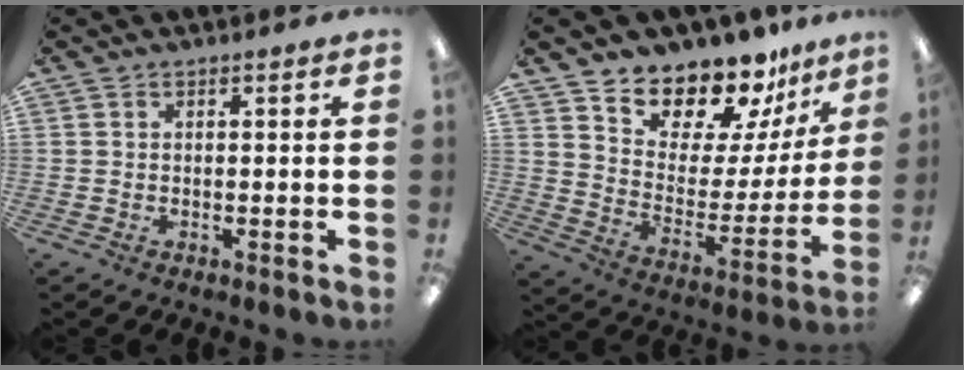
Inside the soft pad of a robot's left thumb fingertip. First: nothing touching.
{"total": 14.0, "force": [13.0, 4.8, 1.8], "torque": [-0.039, -0.133, 0.235]}